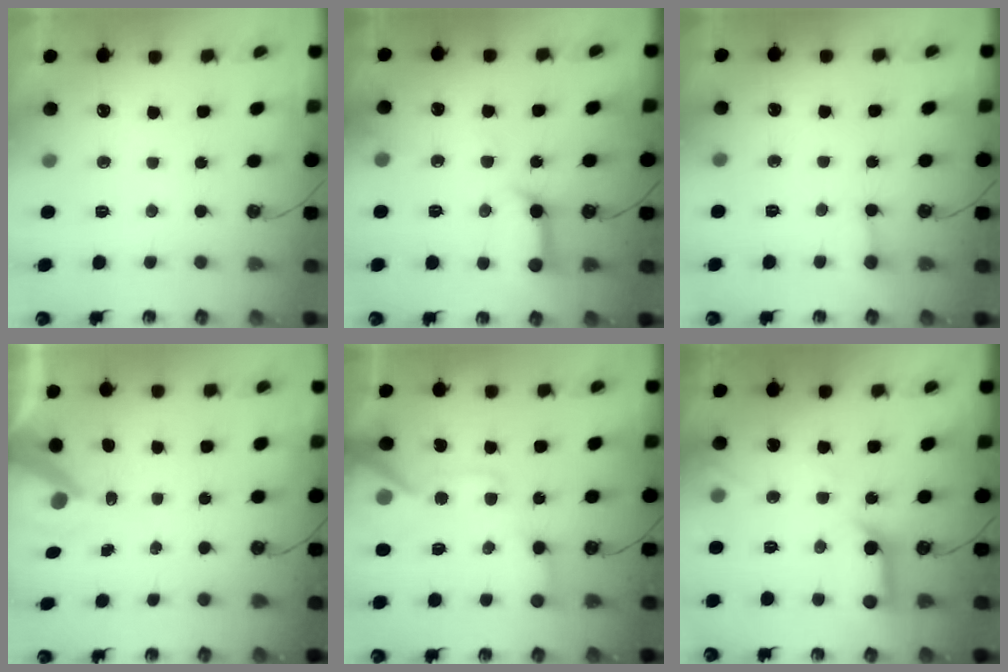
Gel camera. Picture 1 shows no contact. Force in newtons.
{"total": 11.4, "press": 11.4, "slide": 1.2}
{"total": 2.1, "press": 2.1, "slide": 0.1}
{"total": 8.7, "press": 8.7, "slide": 0.6}
{"total": 16.7, "press": 16.5, "slide": 2.3}
{"total": 11.9, "press": 11.8, "slide": 1.3}